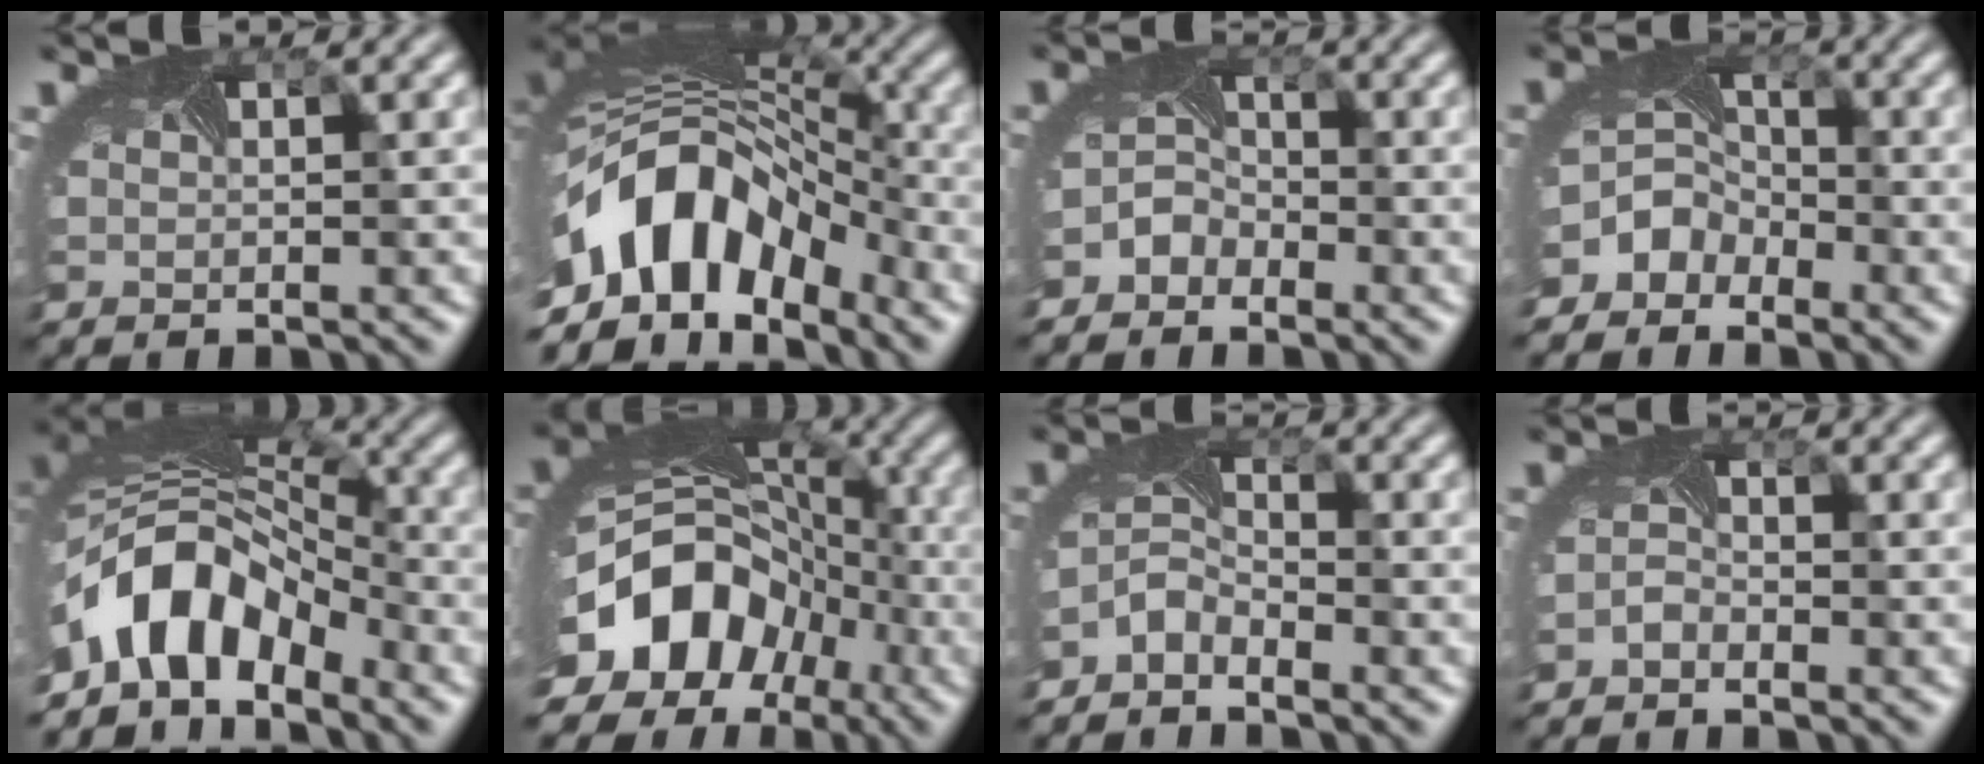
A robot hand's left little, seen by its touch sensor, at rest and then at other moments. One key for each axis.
{"total": 11.8, "fx": -4.8, "fy": 7.6, "fz": 7.7, "tx": -0.149, "ty": -0.008, "tz": -0.083}
{"total": 2.3, "fx": -2.0, "fy": 1.2, "fz": 0.1, "tx": -0.010, "ty": -0.002, "tz": -0.045}
{"total": 4.4, "fx": -3.1, "fy": 3.0, "fz": 1.0, "tx": -0.003, "ty": 0.000, "tz": -0.058}
{"total": 9.2, "fx": -4.9, "fy": 5.4, "fz": 5.6, "tx": -0.106, "ty": -0.001, "tz": -0.093}
{"total": 15.6, "fx": -6.9, "fy": 11.7, "fz": 7.7, "tx": -0.148, "ty": -0.028, "tz": -0.109}
{"total": 2.6, "fx": -2.3, "fy": 0.8, "fz": 0.6, "tx": -0.025, "ty": -0.003, "tz": -0.054}
{"total": 1.2, "fx": -1.2, "fy": 0.2, "fz": 0.0, "tx": -0.010, "ty": 0.000, "tz": -0.026}